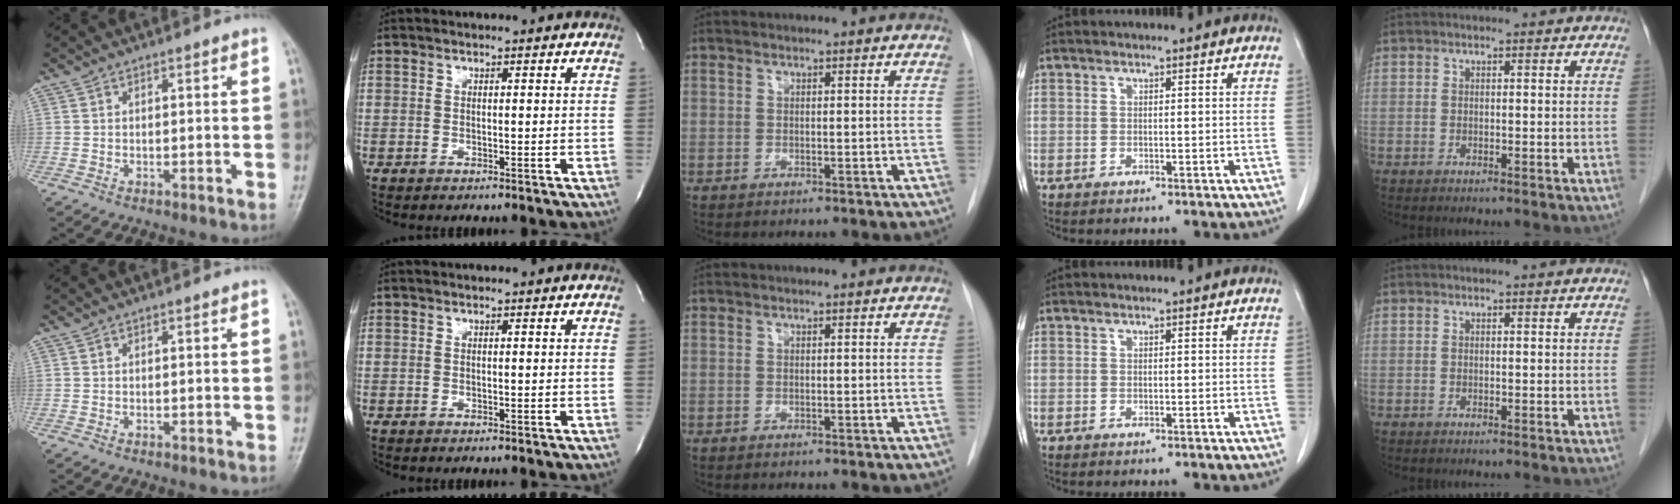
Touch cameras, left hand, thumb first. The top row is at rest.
{}